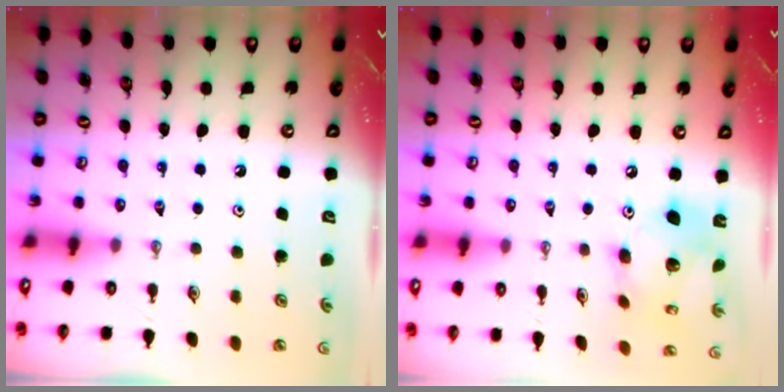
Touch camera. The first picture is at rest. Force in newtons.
{"total": 14.8, "press": 14.7, "slide": 1.5}